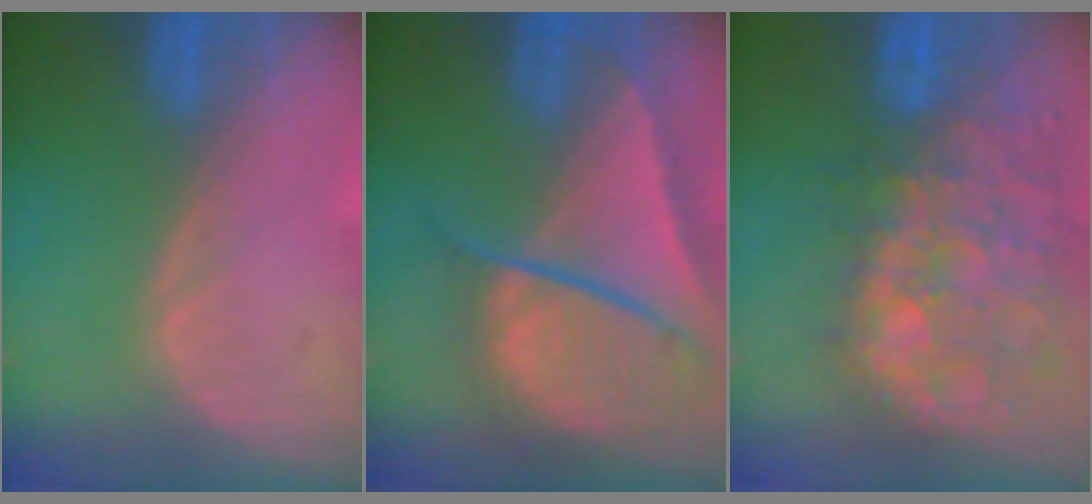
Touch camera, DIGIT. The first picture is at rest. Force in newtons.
{"total": 10.2, "press": 8.4, "slide": 5.7}
{"total": 13.5, "press": 11.6, "slide": 6.8}